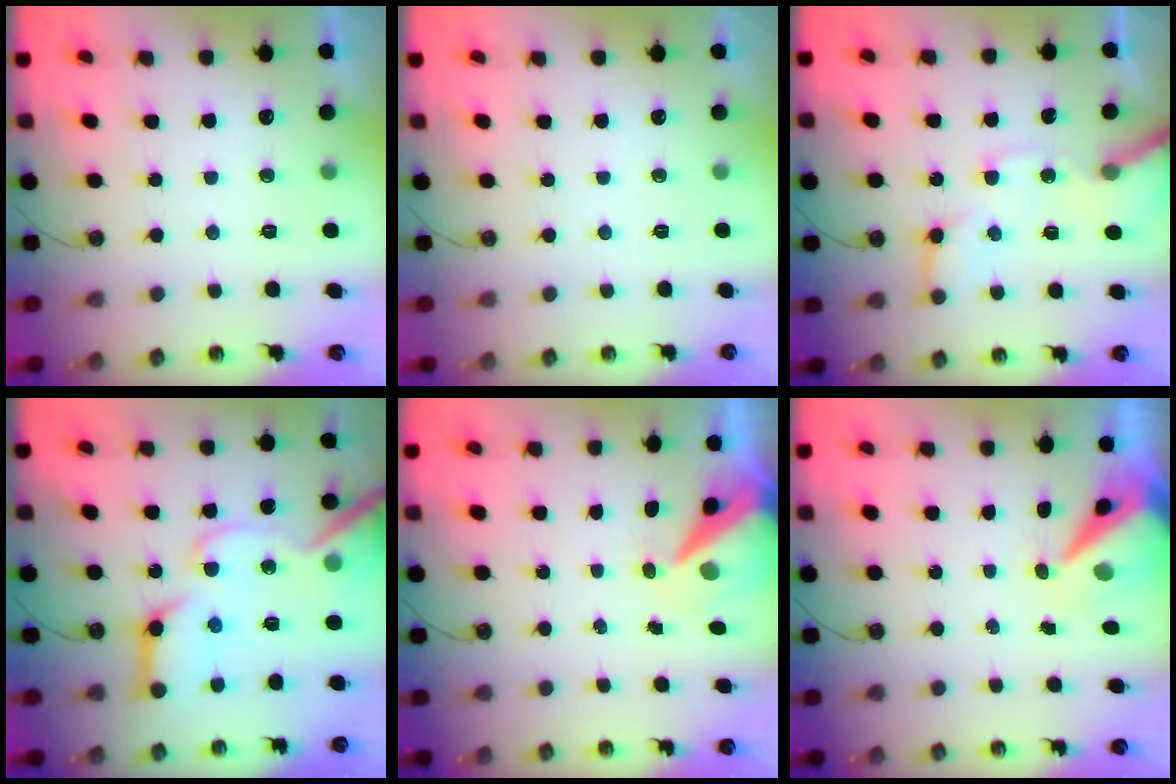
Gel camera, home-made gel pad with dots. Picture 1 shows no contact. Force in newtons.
{"total": 0.0}
{"total": 12.5, "press": 12.3, "slide": 2.0}
{"total": 21.5, "press": 21.4, "slide": 2.4}
{"total": 9.1, "press": 9.1, "slide": 1.2}
{"total": 9.0, "press": 8.9, "slide": 1.3}